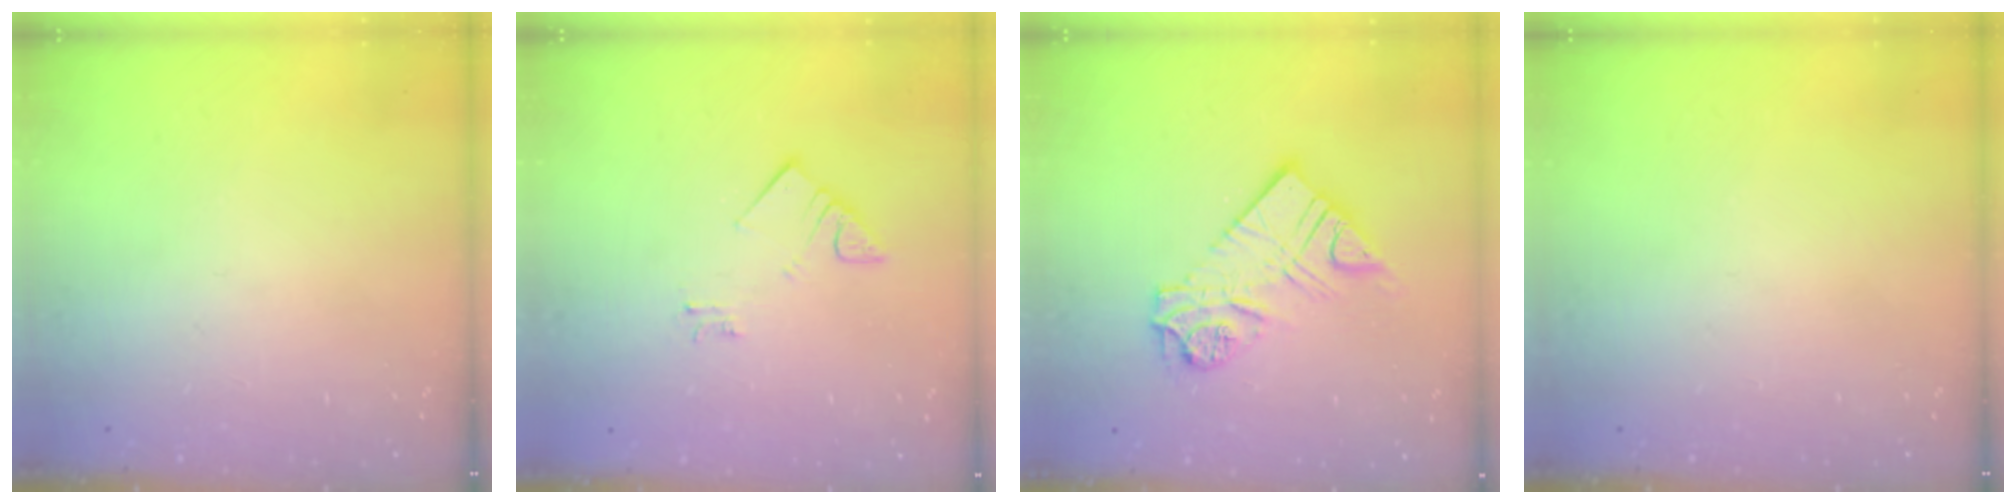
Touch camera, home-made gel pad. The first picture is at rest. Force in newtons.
{"total": 3.5, "press": 3.5, "slide": 0.2}
{"total": 14.2, "press": 14.1, "slide": 1.6}
{"total": 0.0}